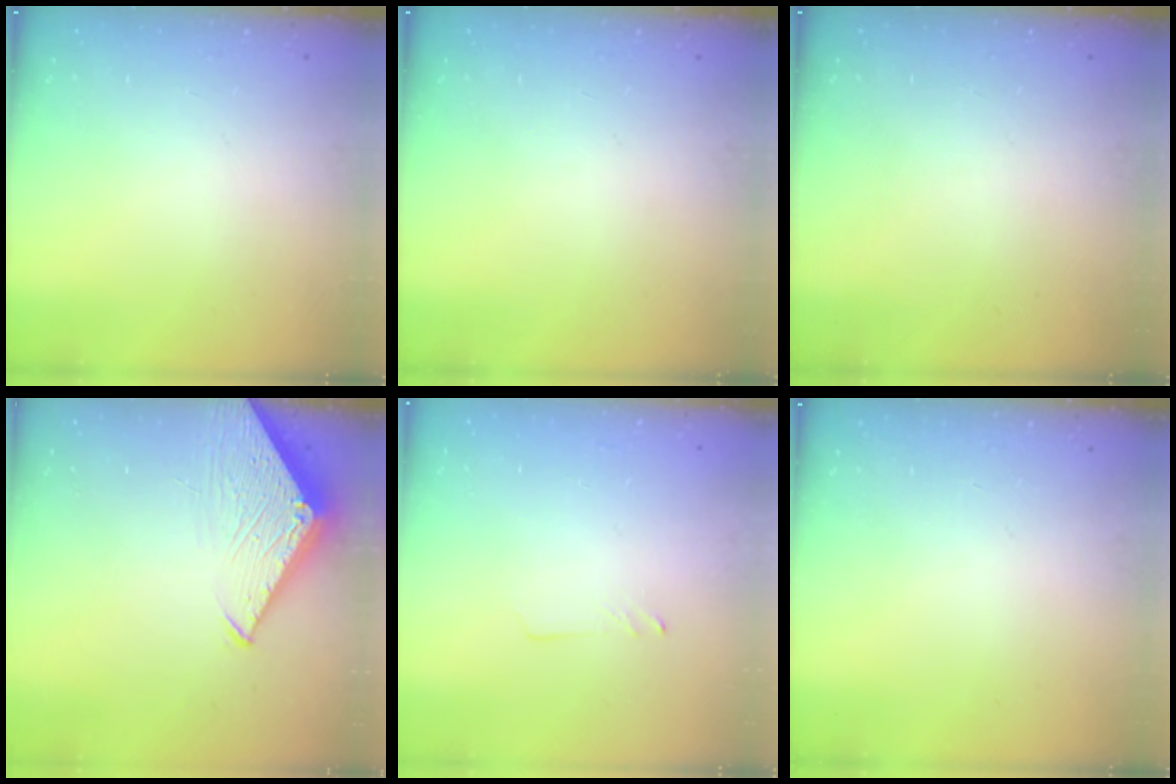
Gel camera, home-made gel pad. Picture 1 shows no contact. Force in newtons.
{"total": 0.0}
{"total": 0.0}
{"total": 4.5, "press": 4.5, "slide": 0.5}
{"total": 1.3, "press": 1.2, "slide": 0.1}
{"total": 0.0}